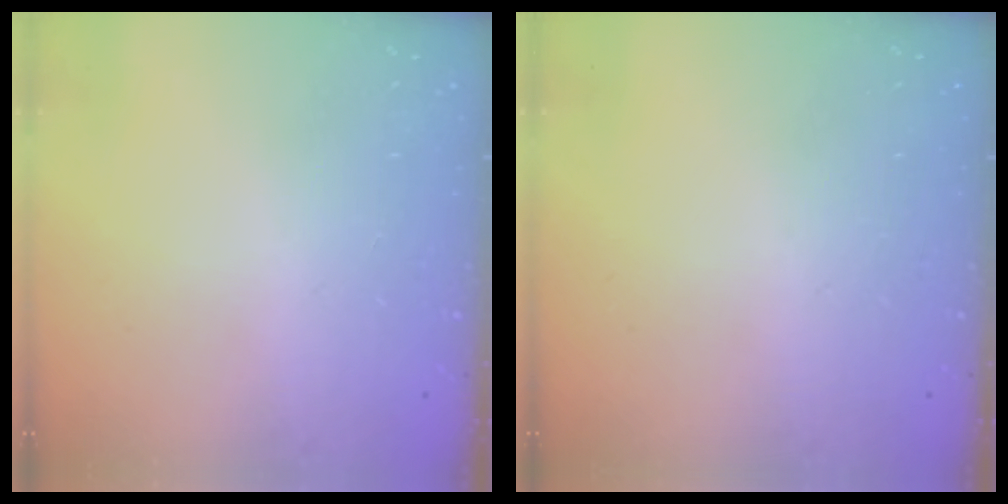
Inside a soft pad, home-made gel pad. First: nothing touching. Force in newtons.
{"total": 0.0}